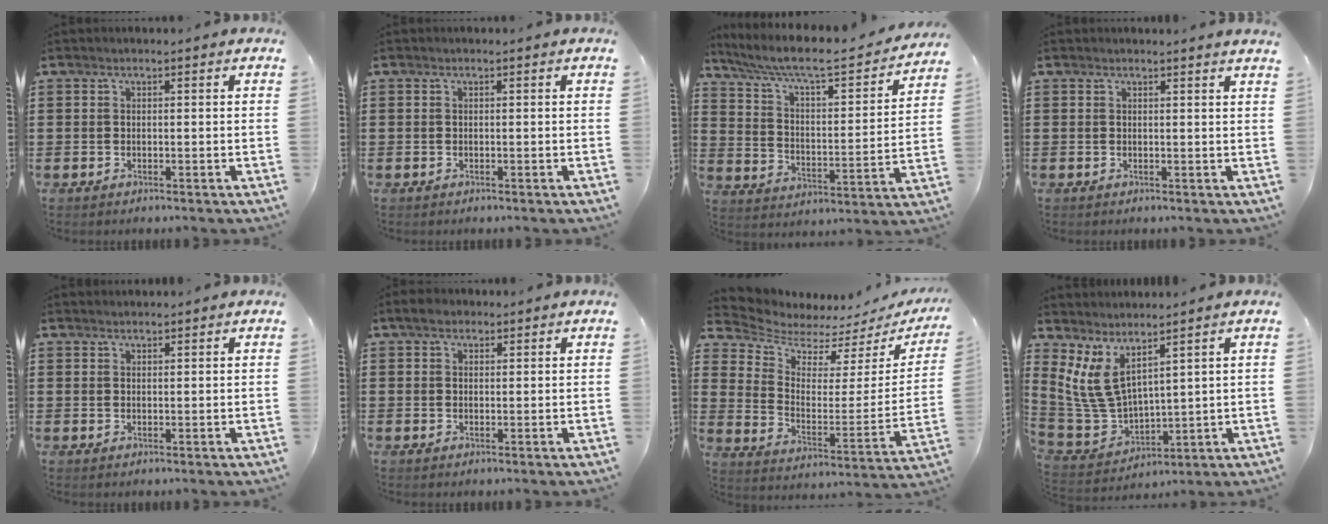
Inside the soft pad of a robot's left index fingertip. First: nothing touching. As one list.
[{"total": 0.0}, {"total": 7.3, "force": [6.2, 0.8, 3.8], "torque": [-0.099, -0.041, 0.099]}, {"total": 1.1, "force": [1.0, -0.2, 0.3], "torque": [-0.007, -0.004, 0.020]}, {"total": 1.3, "force": [1.3, 0.1, 0.0], "torque": [-0.002, 0.000, 0.025]}, {"total": 2.4, "force": [1.7, 1.3, 1.1], "torque": [-0.018, 0.006, 0.029]}, {"total": 4.9, "force": [4.6, 1.4, 0.5], "torque": [-0.044, -0.044, 0.077]}, {"total": 8.6, "force": [5.0, 4.0, 5.8], "torque": [-0.165, -0.032, 0.090]}]